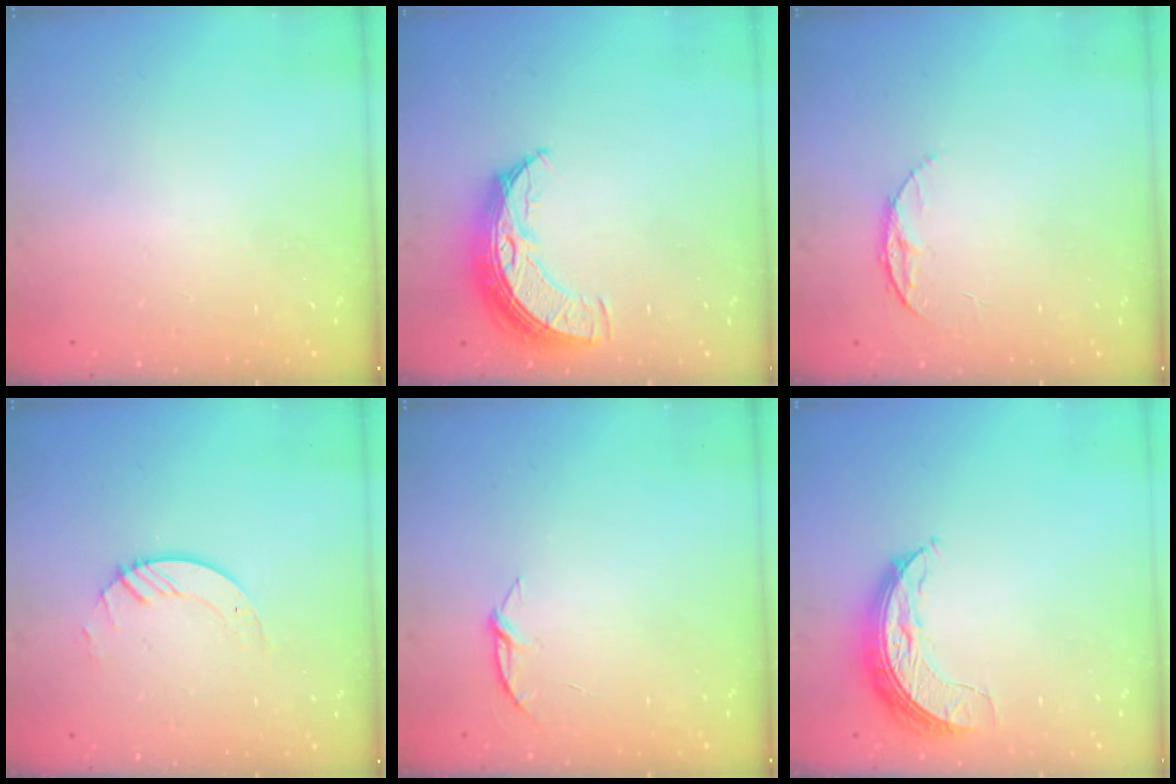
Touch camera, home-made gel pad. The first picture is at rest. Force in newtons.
{"total": 9.4, "press": 9.4, "slide": 0.7}
{"total": 6.5, "press": 6.5, "slide": 0.7}
{"total": 3.0, "press": 3.0, "slide": 0.3}
{"total": 4.3, "press": 4.3, "slide": 0.4}
{"total": 7.7, "press": 7.7, "slide": 0.3}